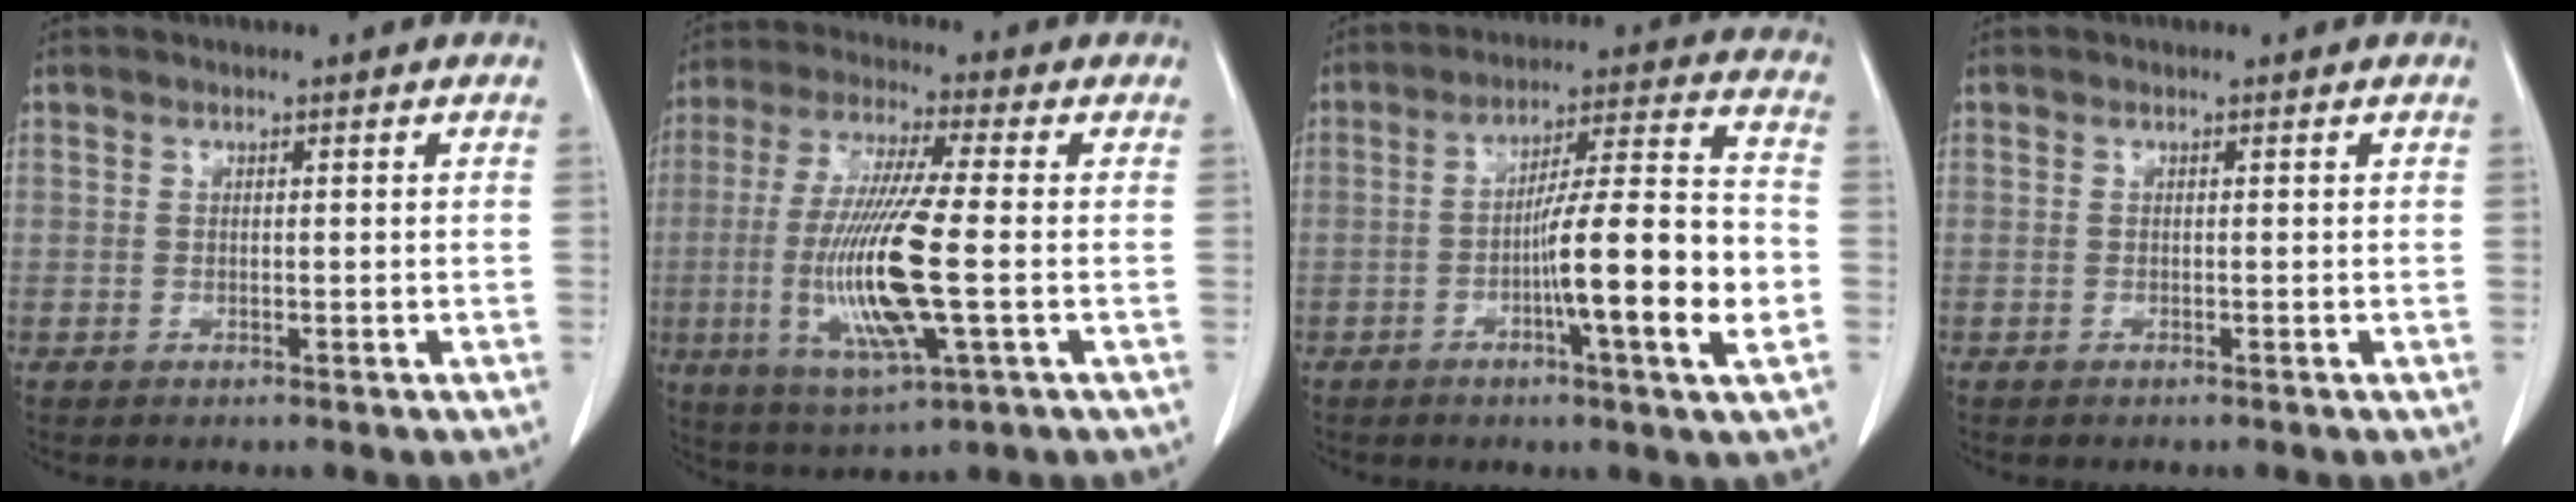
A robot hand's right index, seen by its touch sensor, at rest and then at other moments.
{"total": 14.9, "force": [-2.4, 1.4, 14.7], "torque": [-0.307, -0.019, -0.044]}
{"total": 15.1, "force": [-3.9, 0.2, 14.6], "torque": [-0.227, 0.005, -0.063]}
{"total": 0.0}